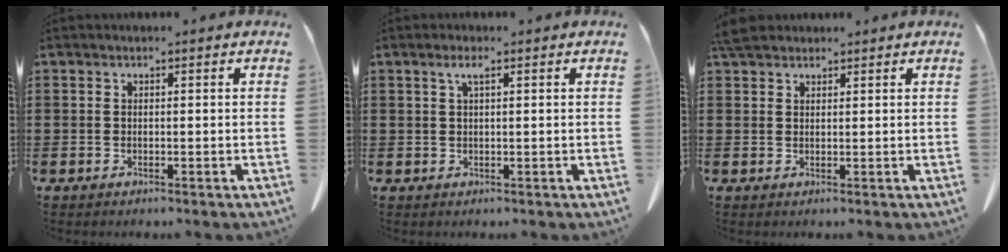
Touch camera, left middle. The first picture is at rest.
{"total": 1.8, "force": [0.7, 0.3, 1.6], "torque": [-0.033, 0.003, 0.013]}
{"total": 3.3, "force": [2.8, 1.2, 1.3], "torque": [-0.034, 0.002, 0.056]}